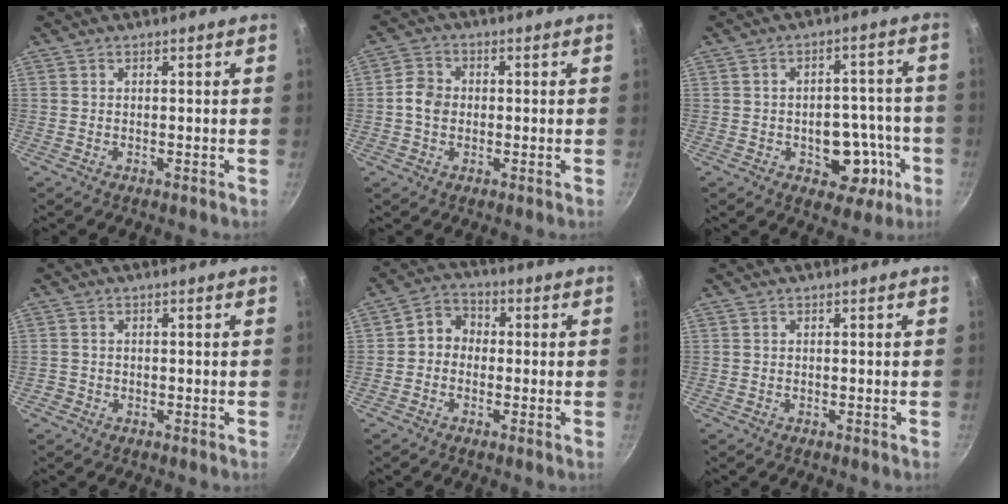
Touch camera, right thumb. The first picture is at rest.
{"total": 4.7, "force": [-0.3, 3.9, 2.6], "torque": [-0.040, 0.010, -0.015]}
{"total": 11.4, "force": [-3.8, 7.5, 7.7], "torque": [-0.056, 0.031, -0.042]}
{"total": 0.9, "force": [-0.3, 0.9, 0.2], "torque": [-0.002, 0.002, -0.006]}
{"total": 5.4, "force": [-0.4, 4.6, 2.7], "torque": [-0.016, 0.018, -0.026]}
{"total": 0.0}